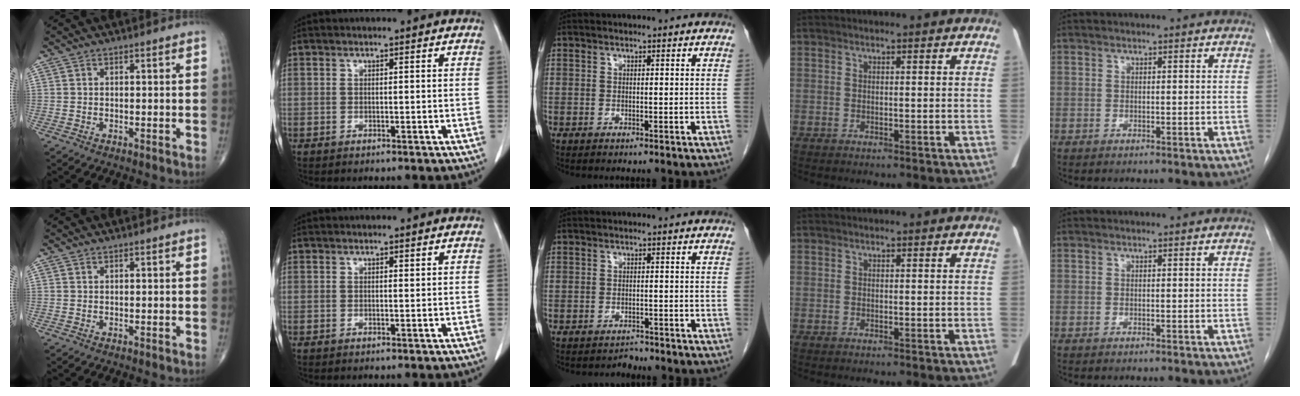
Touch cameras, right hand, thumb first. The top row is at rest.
{"middle": {"total": 1.2, "force": [-1.0, 0.3, -0.5], "torque": [0.009, -0.005, -0.019]}}